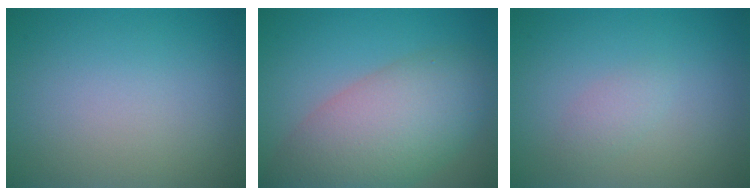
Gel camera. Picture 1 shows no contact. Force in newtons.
{"total": 8.9, "press": 8.8, "slide": 0.7}
{"total": 1.2, "press": 1.2, "slide": 0.0}